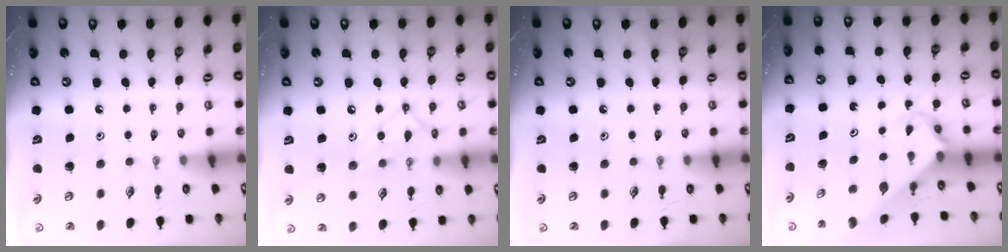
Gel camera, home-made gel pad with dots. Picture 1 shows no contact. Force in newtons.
{"total": 12.9, "press": 12.9, "slide": 0.9}
{"total": 0.0}
{"total": 2.7, "press": 2.7, "slide": 0.3}